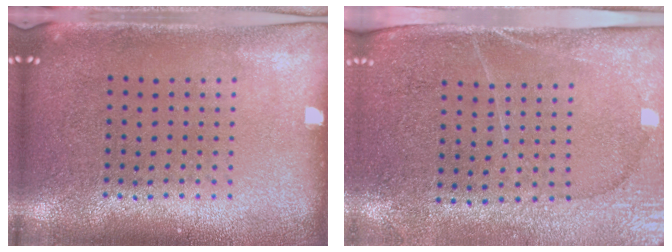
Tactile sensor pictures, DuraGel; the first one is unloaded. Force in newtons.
{"total": 3.0, "press": 2.8, "slide": 1.1}